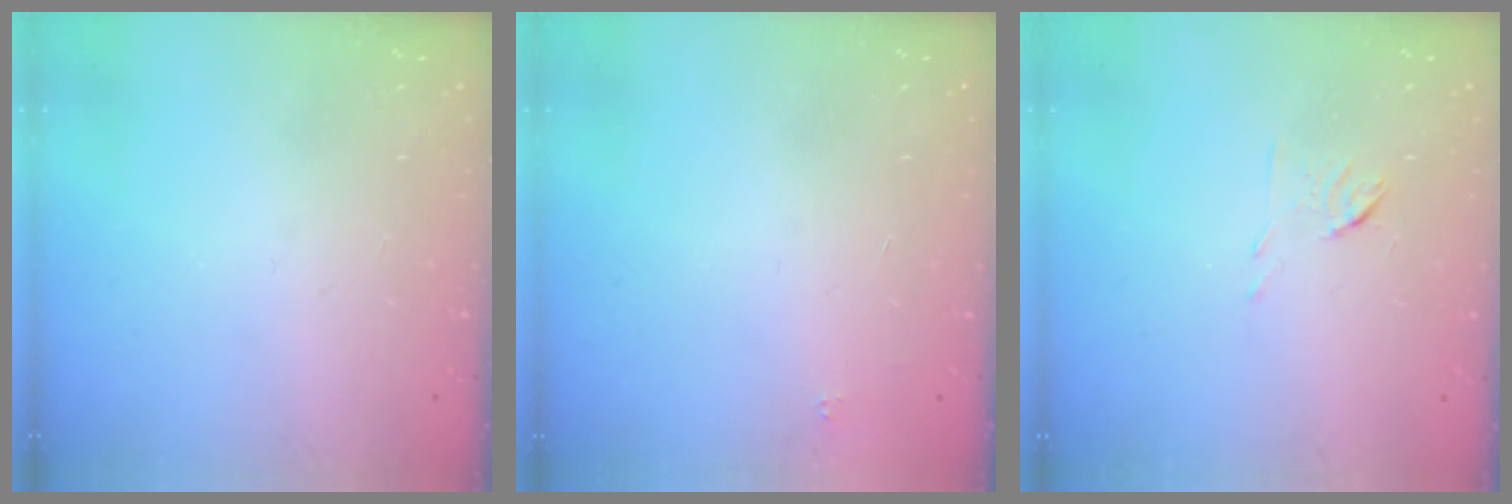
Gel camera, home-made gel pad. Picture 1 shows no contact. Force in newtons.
{"total": 1.8, "press": 1.7, "slide": 0.1}
{"total": 5.3, "press": 5.2, "slide": 1.0}